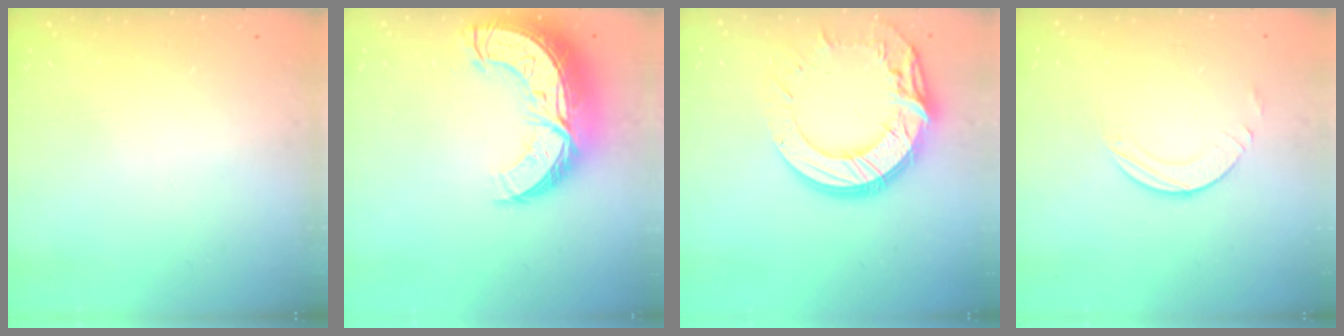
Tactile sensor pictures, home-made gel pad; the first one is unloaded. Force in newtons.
{"total": 17.2, "press": 17.1, "slide": 1.4}
{"total": 18.0, "press": 17.9, "slide": 1.3}
{"total": 2.3, "press": 2.3, "slide": 0.2}